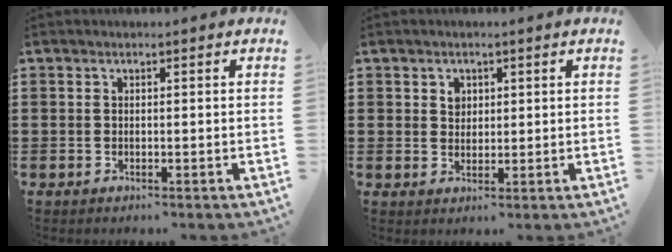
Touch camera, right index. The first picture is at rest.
{"total": 2.0, "force": [1.0, 1.6, 0.7], "torque": [-0.018, 0.007, 0.018]}